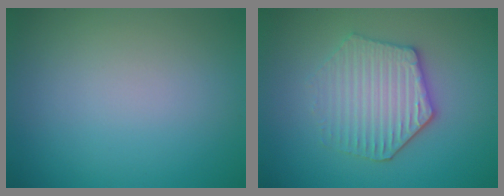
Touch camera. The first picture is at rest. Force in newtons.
{"total": 4.2, "press": 3.9, "slide": 1.5}